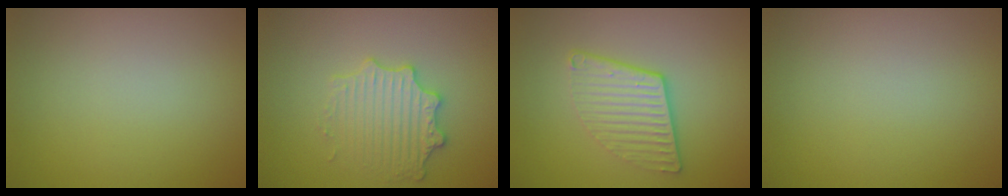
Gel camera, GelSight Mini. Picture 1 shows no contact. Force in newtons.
{"total": 3.1, "press": 3.0, "slide": 0.7}
{"total": 3.1, "press": 2.7, "slide": 1.5}
{"total": 0.0}